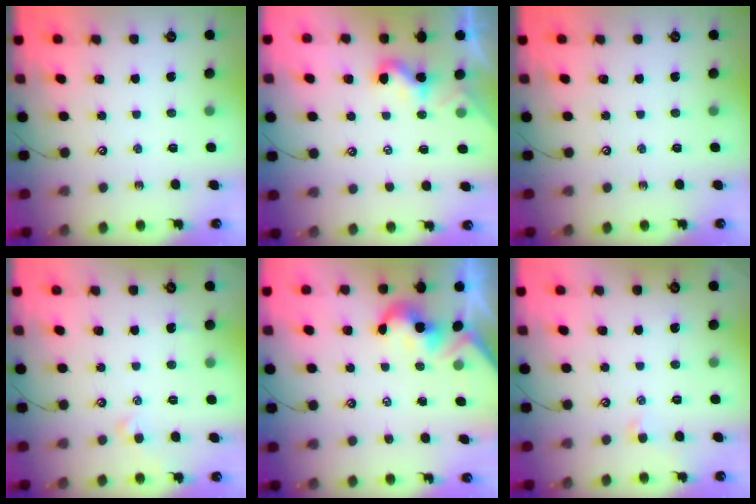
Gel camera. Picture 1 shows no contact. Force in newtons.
{"total": 2.1, "press": 2.1, "slide": 0.2}
{"total": 0.0}
{"total": 0.8, "press": 0.7, "slide": 0.5}
{"total": 2.1, "press": 2.0, "slide": 0.5}
{"total": 0.0}